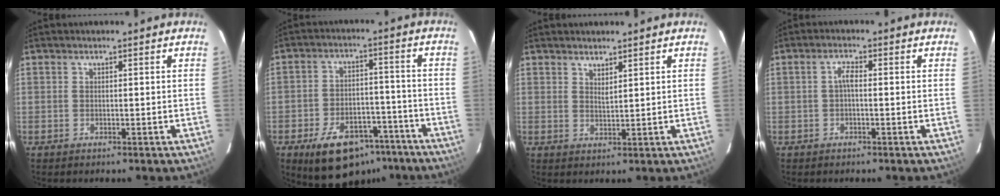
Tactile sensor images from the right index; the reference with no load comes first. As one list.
[{"total": 16.0, "force": [-10.4, 9.0, 8.3], "torque": [-0.162, 0.018, -0.136]}, {"total": 2.1, "force": [1.8, 0.4, 1.0], "torque": [-0.017, -0.001, 0.031]}, {"total": 1.9, "force": [-0.3, 0.6, 1.7], "torque": [-0.035, 0.009, -0.008]}]